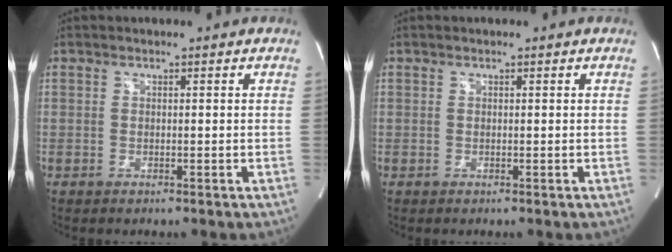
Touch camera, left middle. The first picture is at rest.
{"total": 0.0}